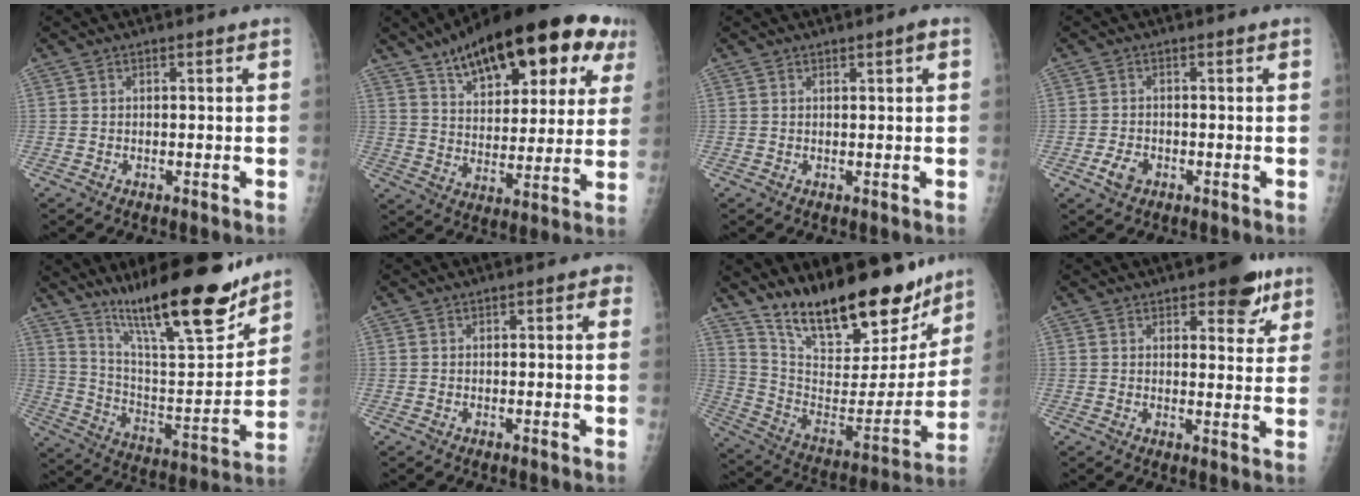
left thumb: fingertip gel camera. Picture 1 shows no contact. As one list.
[{"total": 25.8, "force": [14.2, 11.5, 18.2], "torque": [-0.237, -0.011, 0.212]}, {"total": 1.1, "force": [0.6, 0.2, 1.0], "torque": [-0.014, 0.000, 0.007]}, {"total": 3.0, "force": [-1.3, 2.1, 1.7], "torque": [-0.030, 0.002, -0.023]}, {"total": 23.2, "force": [17.1, 4.9, 14.9], "torque": [-0.211, -0.094, 0.290]}, {"total": 1.8, "force": [0.6, 0.9, 1.4], "torque": [-0.008, 0.004, 0.003]}, {"total": 25.5, "force": [19.6, 9.3, 13.5], "torque": [-0.178, -0.095, 0.319]}, {"total": 8.2, "force": [5.0, 3.6, 5.4], "torque": [-0.039, -0.021, 0.062]}]